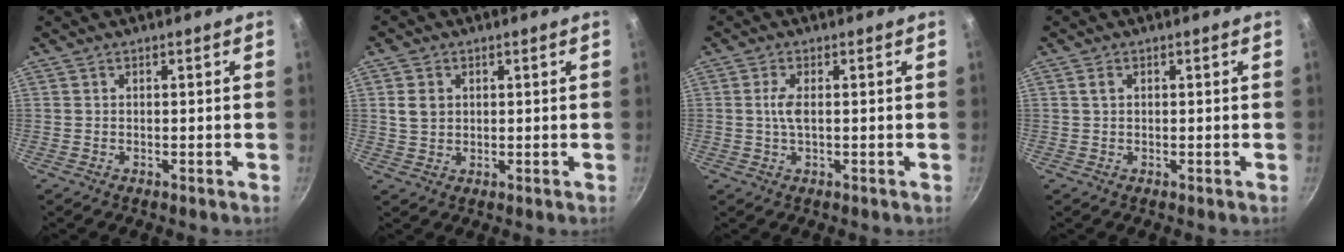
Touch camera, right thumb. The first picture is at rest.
{"total": 4.0, "force": [1.0, 3.1, 2.3], "torque": [-0.036, 0.000, 0.020]}
{"total": 3.0, "force": [0.2, 1.1, 2.8], "torque": [-0.068, 0.003, 0.000]}
{"total": 1.0, "force": [0.3, 0.8, 0.6], "torque": [-0.010, 0.003, 0.005]}